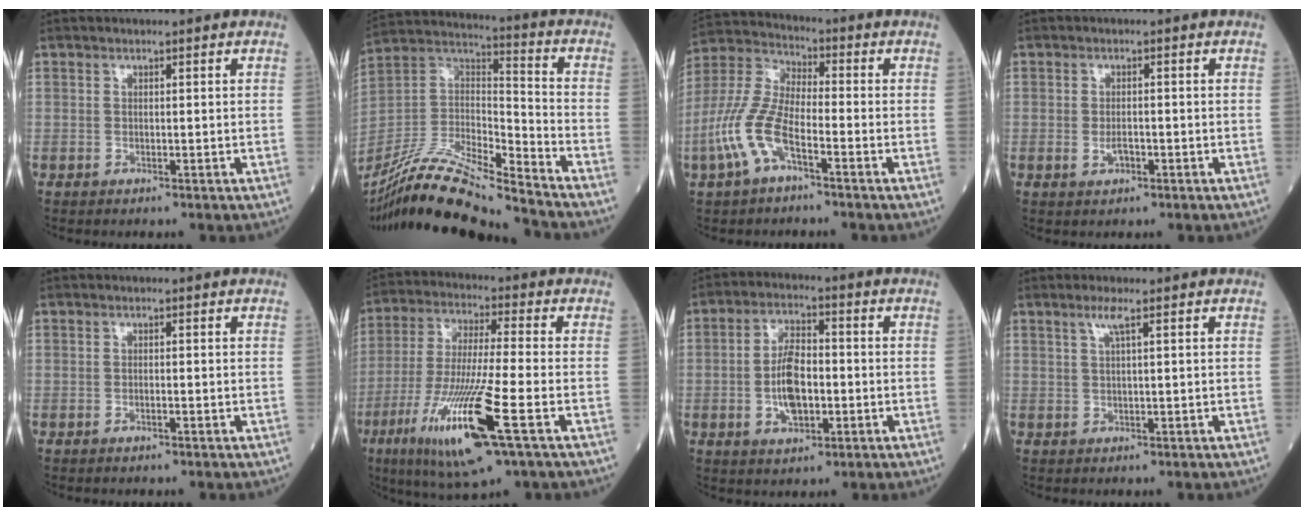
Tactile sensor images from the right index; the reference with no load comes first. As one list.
[{"total": 20.1, "force": [-17.7, 0.8, 9.4], "torque": [-0.207, -0.001, -0.329]}, {"total": 10.2, "force": [-4.5, 3.7, 8.4], "torque": [-0.207, 0.005, -0.095]}, {"total": 1.9, "force": [-0.7, 0.9, 1.5], "torque": [-0.025, 0.001, -0.009]}, {"total": 0.5, "force": [-0.4, 0.1, 0.4], "torque": [-0.006, 0.002, -0.005]}, {"total": 16.7, "force": [-6.8, 0.7, 15.2], "torque": [-0.317, -0.035, -0.124]}, {"total": 7.7, "force": [-1.4, 3.4, 6.8], "torque": [-0.135, 0.008, -0.025]}, {"total": 2.1, "force": [1.1, -0.2, 1.8], "torque": [-0.042, 0.003, 0.023]}]